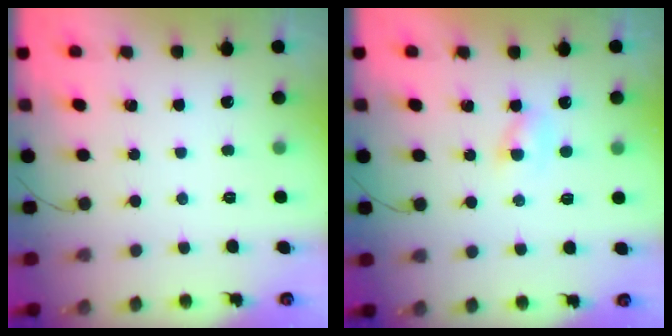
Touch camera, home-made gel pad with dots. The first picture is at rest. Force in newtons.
{"total": 1.7, "press": 1.5, "slide": 0.8}